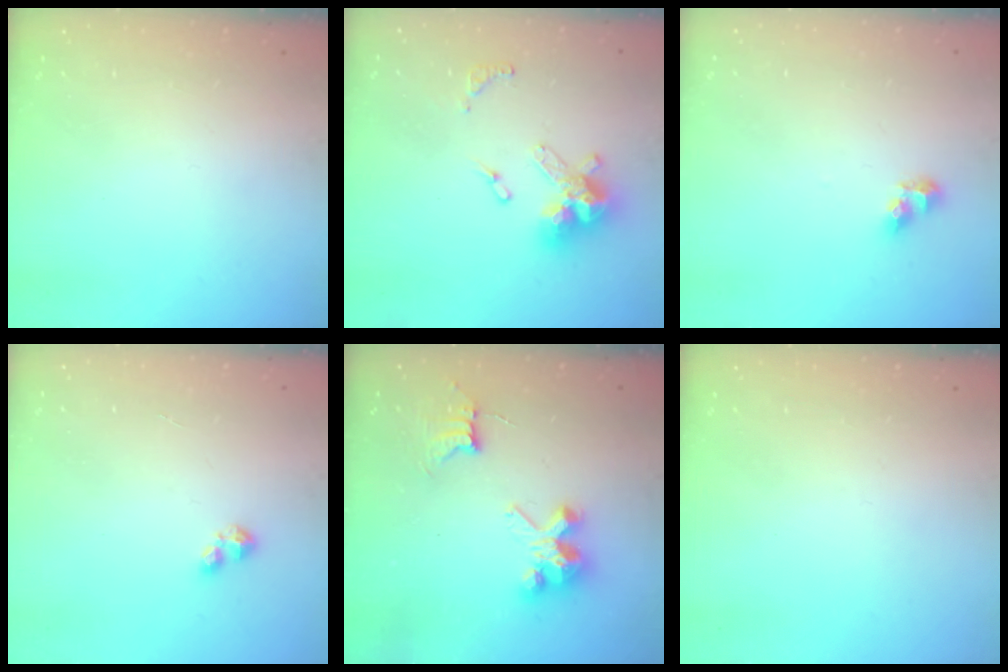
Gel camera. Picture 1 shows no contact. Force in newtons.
{"total": 14.1, "press": 14.1, "slide": 0.9}
{"total": 6.1, "press": 6.1, "slide": 0.3}
{"total": 1.9, "press": 1.9, "slide": 0.4}
{"total": 8.7, "press": 8.7, "slide": 0.6}
{"total": 0.0}